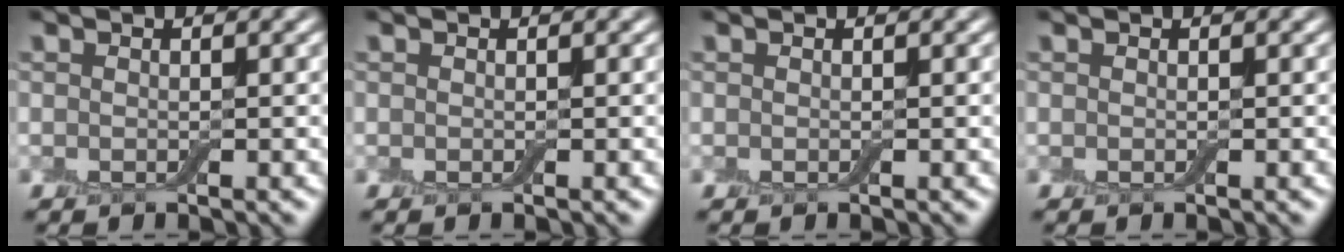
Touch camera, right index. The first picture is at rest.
{"total": 0.0}
{"total": 0.0}
{"total": 0.0}